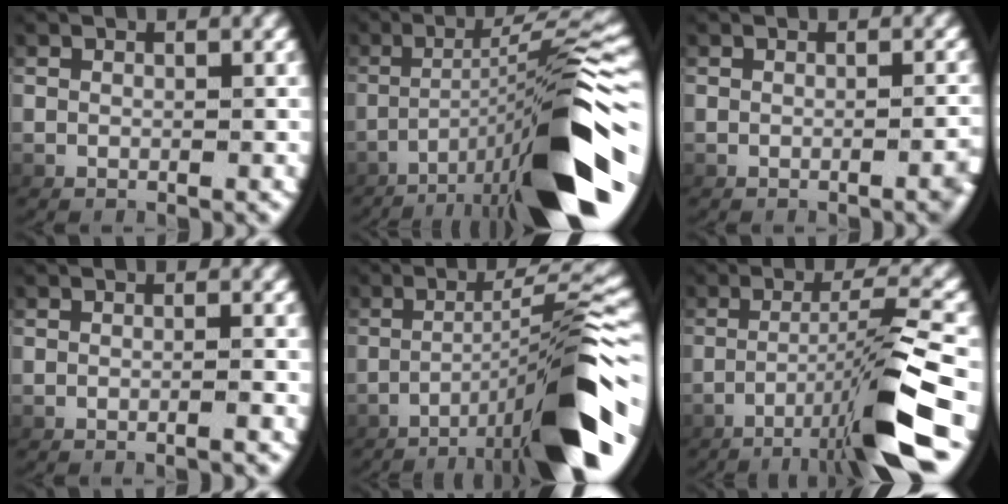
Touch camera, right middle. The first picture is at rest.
{"total": 12.1, "force": [-4.3, 1.6, 11.2], "torque": [-0.158, 0.007, -0.055]}
{"total": 1.5, "force": [-0.9, 0.1, 1.3], "torque": [-0.015, 0.006, -0.016]}
{"total": 0.8, "force": [-0.6, -0.2, 0.5], "torque": [-0.004, 0.007, -0.013]}
{"total": 9.7, "force": [-3.8, 0.5, 8.9], "torque": [-0.126, 0.015, -0.054]}
{"total": 7.1, "force": [-2.7, -0.2, 6.5], "torque": [-0.104, 0.005, -0.033]}